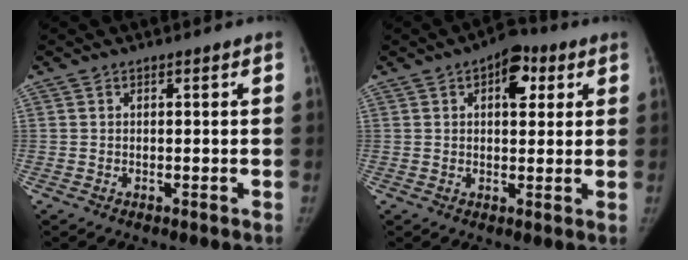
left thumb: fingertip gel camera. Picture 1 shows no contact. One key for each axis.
{"total": 7.8, "fx": 3.2, "fy": 4.3, "fz": 5.7, "tx": -0.047, "ty": -0.002, "tz": 0.038}